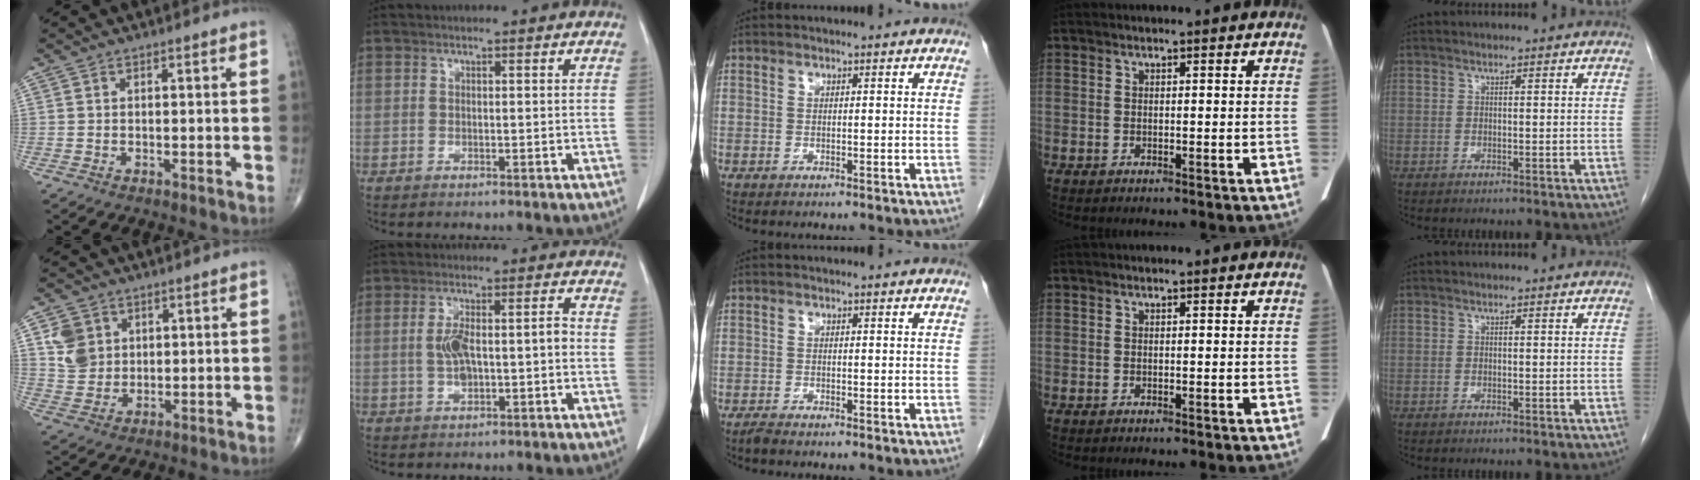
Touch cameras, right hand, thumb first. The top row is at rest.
{"thumb": {"total": 6.6, "force": [2.4, 5.5, 2.6], "torque": [-0.032, -0.009, 0.052]}, "index": {"total": 6.1, "force": [-0.8, 2.0, 5.7], "torque": [-0.114, 0.021, -0.010]}, "middle": {"total": 1.0, "force": [-0.9, 0.0, 0.4], "torque": [-0.016, -0.003, -0.019]}}